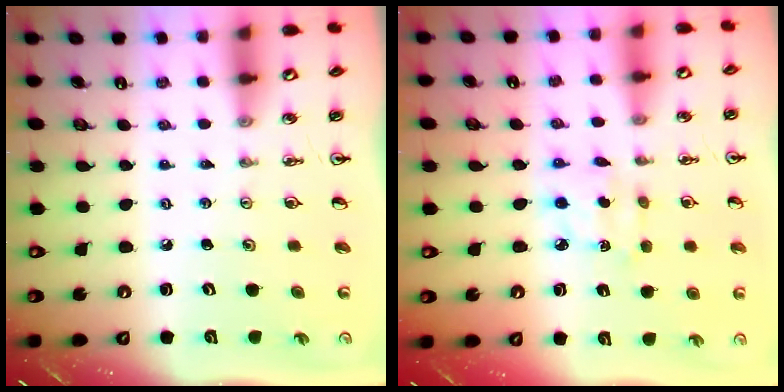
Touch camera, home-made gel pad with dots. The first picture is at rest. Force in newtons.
{"total": 3.3, "press": 3.3, "slide": 0.1}